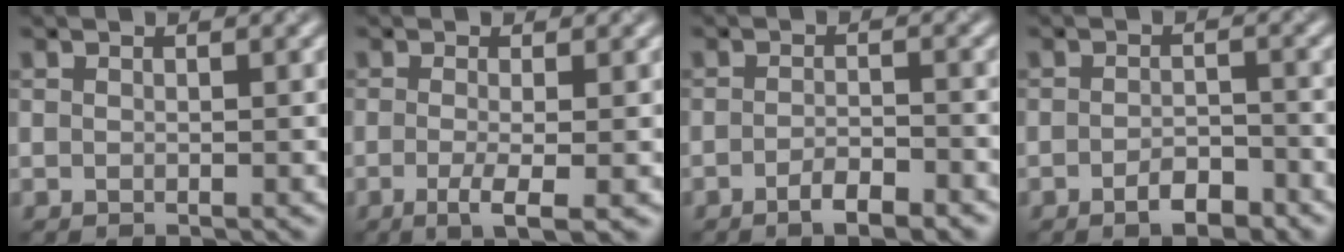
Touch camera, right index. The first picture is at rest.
{"total": 3.4, "force": [-1.0, 0.8, 3.2], "torque": [-0.056, -0.009, -0.019]}
{"total": 2.7, "force": [-1.8, 0.7, 2.0], "torque": [-0.035, 0.001, -0.032]}
{"total": 2.7, "force": [-1.7, 1.0, 1.8], "torque": [-0.026, 0.003, -0.029]}